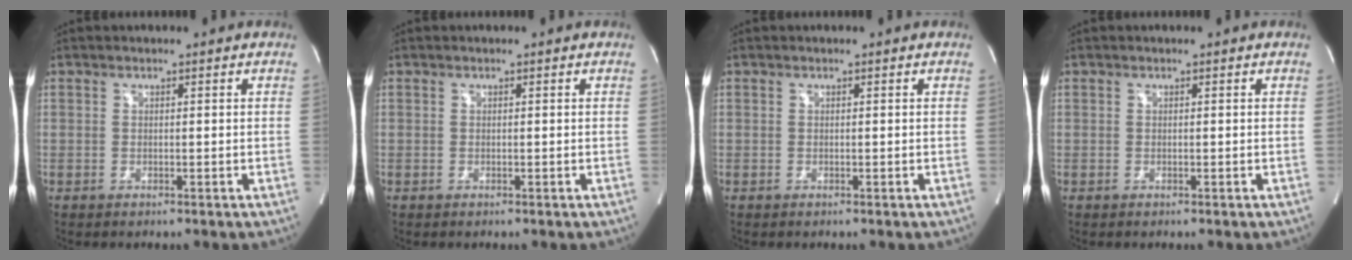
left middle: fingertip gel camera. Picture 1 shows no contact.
{"total": 0.0}
{"total": 0.0}
{"total": 0.0}